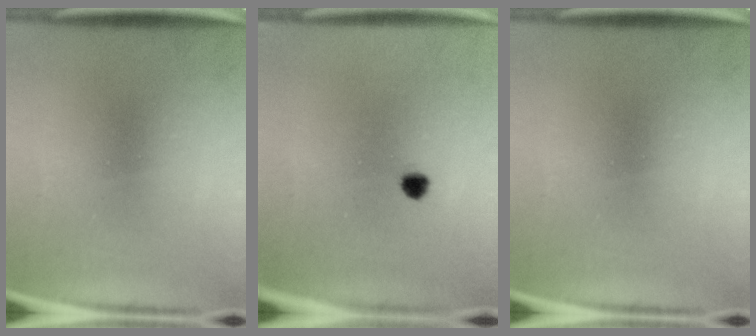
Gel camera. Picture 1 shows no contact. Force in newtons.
{"total": 1.9}
{"total": 0.0}